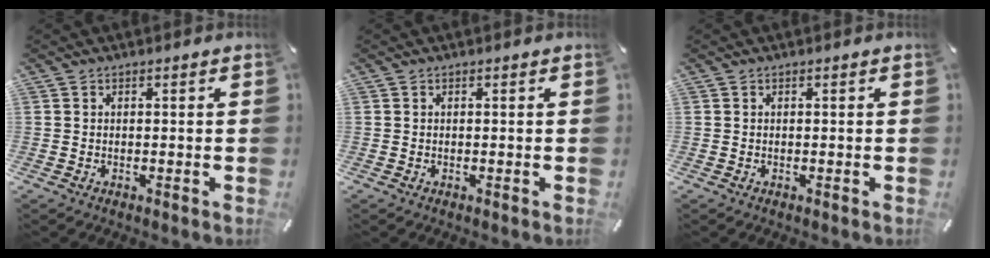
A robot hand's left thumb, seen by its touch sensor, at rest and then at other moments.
{"total": 0.0}
{"total": 0.0}